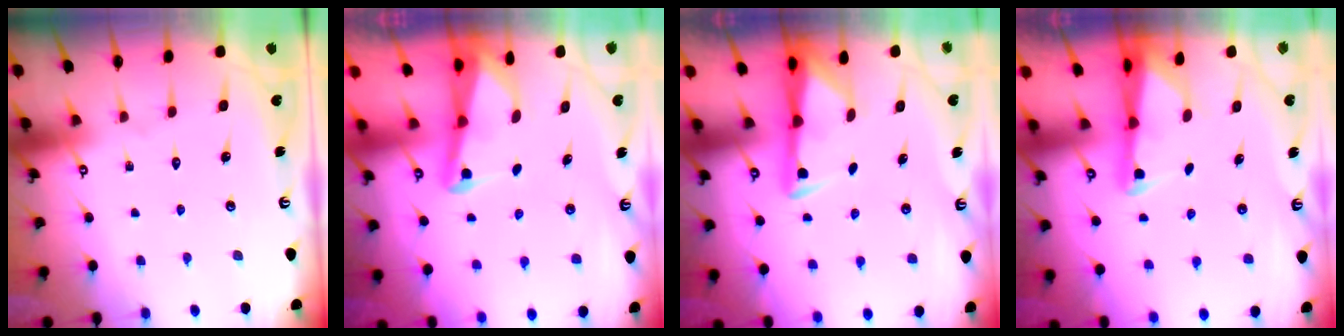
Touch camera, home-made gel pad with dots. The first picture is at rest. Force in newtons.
{"total": 2.7, "press": 2.6, "slide": 0.6}
{"total": 2.9, "press": 2.8, "slide": 0.5}
{"total": 2.7, "press": 2.6, "slide": 0.5}